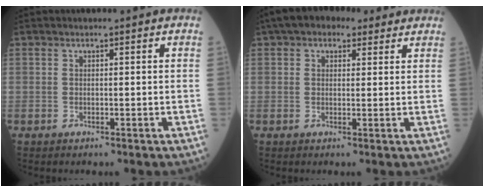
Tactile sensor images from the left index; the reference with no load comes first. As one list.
[{"total": 6.7, "force": [4.6, 3.5, 3.4], "torque": [-0.055, 0.042, 0.072]}]